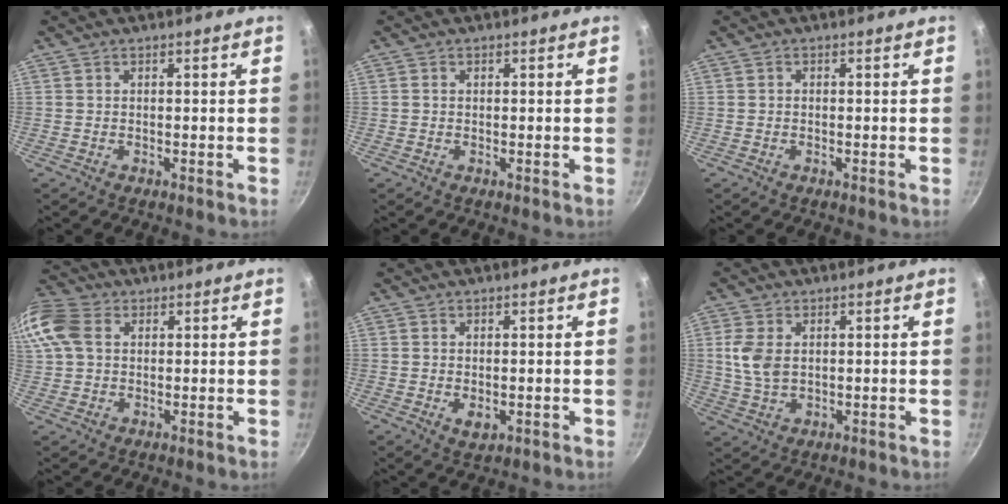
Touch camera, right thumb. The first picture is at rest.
{"total": 0.6, "force": [0.1, 0.5, 0.3], "torque": [-0.004, 0.004, 0.000]}
{"total": 0.8, "force": [-0.3, 0.7, 0.4], "torque": [-0.006, 0.005, -0.006]}
{"total": 14.2, "force": [3.9, 10.7, 8.6], "torque": [-0.202, 0.031, 0.064]}
{"total": 3.0, "force": [-0.4, 1.8, 2.3], "torque": [-0.036, -0.009, -0.003]}
{"total": 6.4, "force": [1.1, 4.2, 4.7], "torque": [-0.098, -0.005, 0.023]}